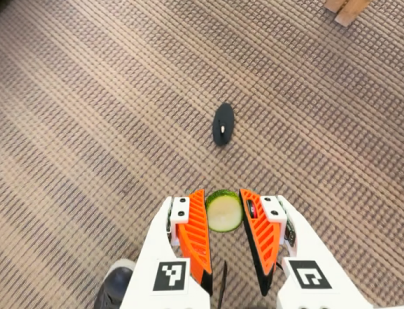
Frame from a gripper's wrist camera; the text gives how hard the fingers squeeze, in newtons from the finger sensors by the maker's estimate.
{"total": 10.0, "left": 10.6, "right": 9.4}